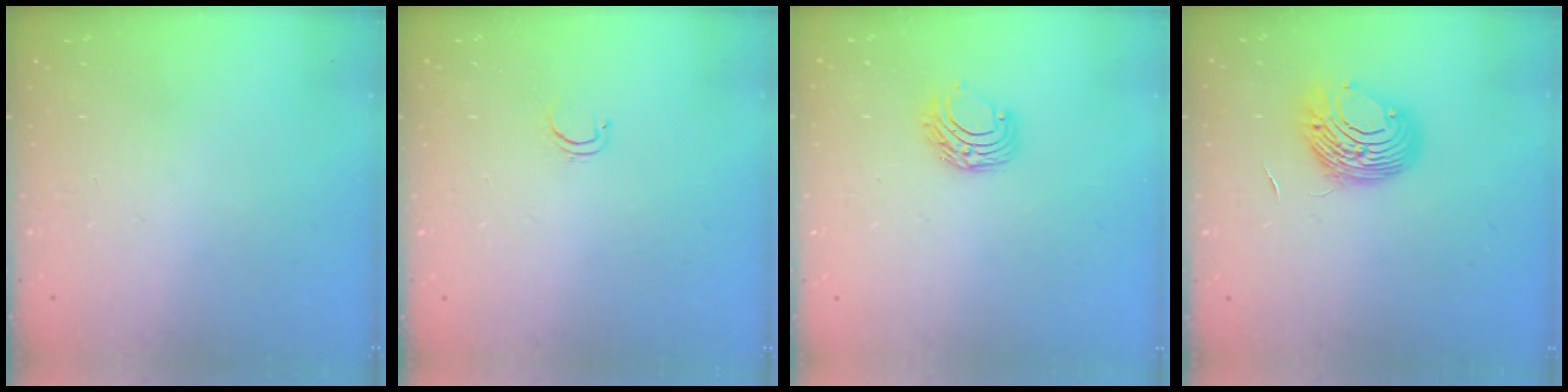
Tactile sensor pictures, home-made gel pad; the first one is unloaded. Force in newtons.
{"total": 2.6, "press": 2.5, "slide": 0.4}
{"total": 6.7, "press": 6.7, "slide": 0.7}
{"total": 9.4, "press": 9.3, "slide": 1.0}